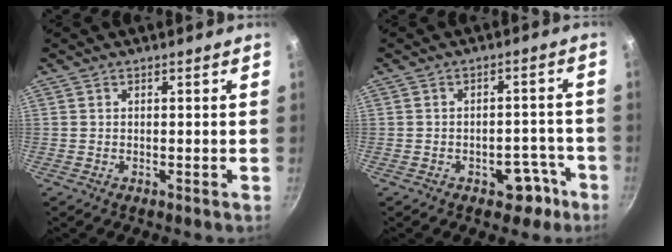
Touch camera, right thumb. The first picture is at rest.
{"total": 5.9, "force": [-3.4, 3.7, 3.1], "torque": [-0.010, 0.041, -0.042]}